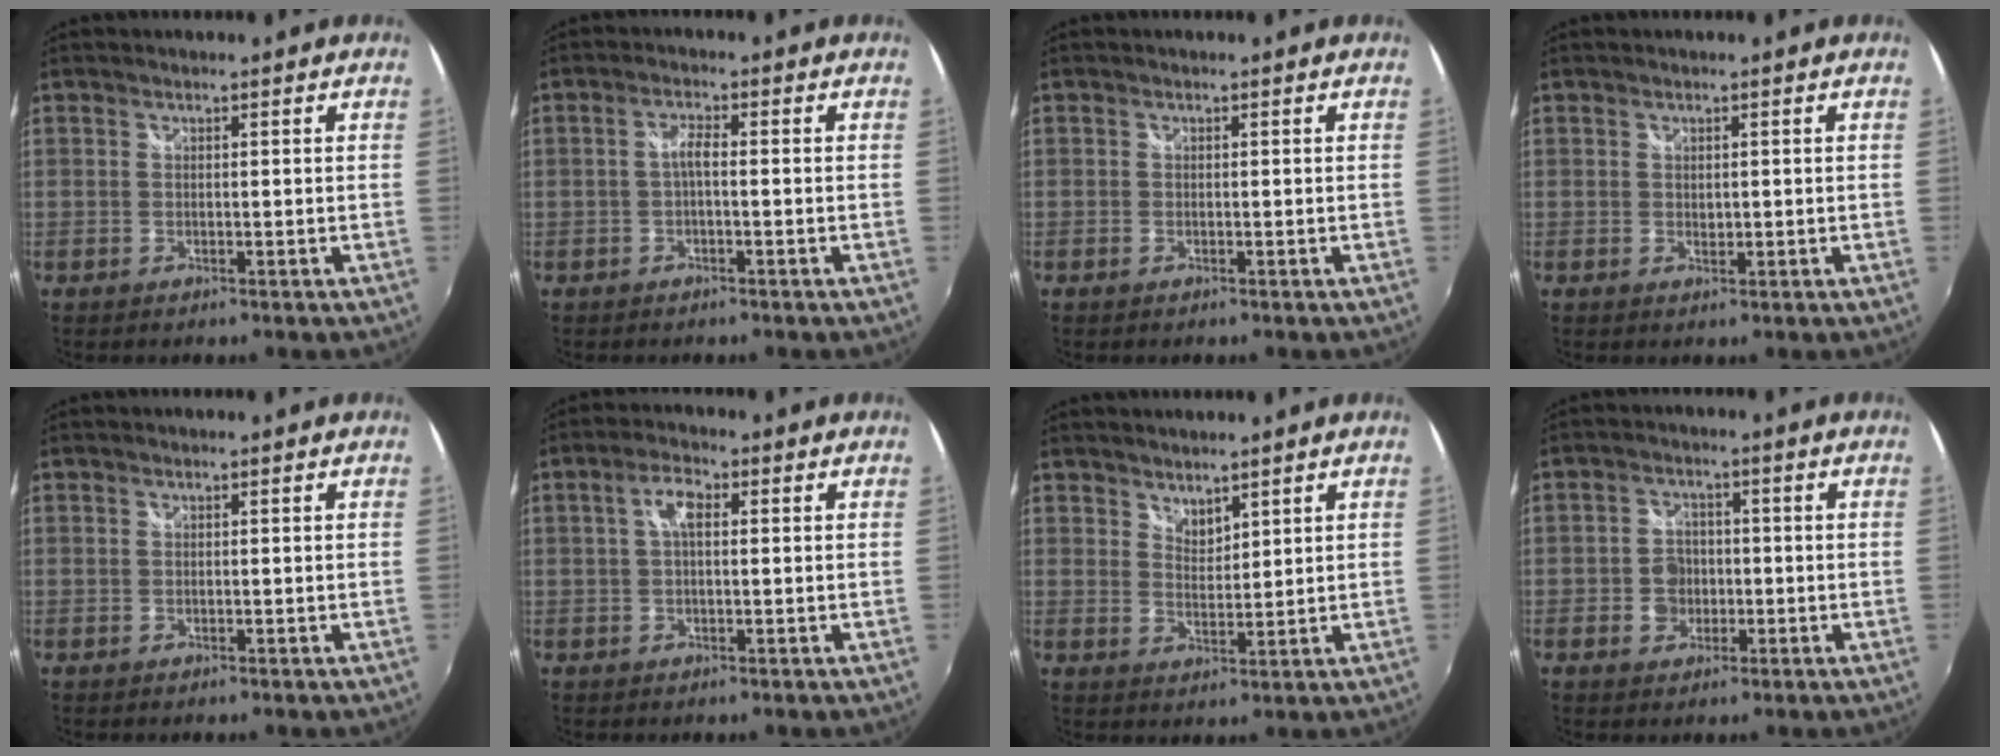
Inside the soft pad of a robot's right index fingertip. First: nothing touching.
{"total": 1.9, "force": [-0.6, 0.3, 1.8], "torque": [-0.037, 0.005, -0.011]}
{"total": 0.5, "force": [-0.4, 0.3, 0.1], "torque": [-0.002, -0.003, -0.010]}
{"total": 0.8, "force": [0.2, 0.6, 0.4], "torque": [-0.004, 0.000, 0.004]}
{"total": 0.0}
{"total": 4.0, "force": [0.7, 1.7, 3.5], "torque": [-0.066, 0.011, 0.012]}
{"total": 3.1, "force": [2.9, 1.0, 0.7], "torque": [-0.006, -0.003, 0.052]}
{"total": 4.4, "force": [-1.1, 4.0, 1.6], "torque": [-0.030, 0.008, -0.017]}